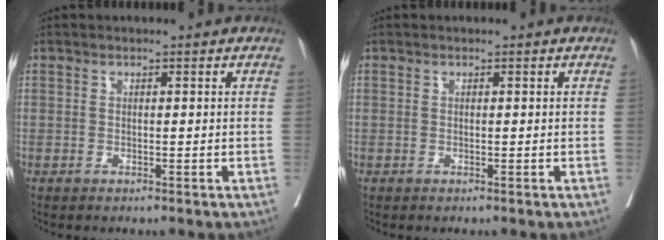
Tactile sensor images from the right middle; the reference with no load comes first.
{"total": 0.0}